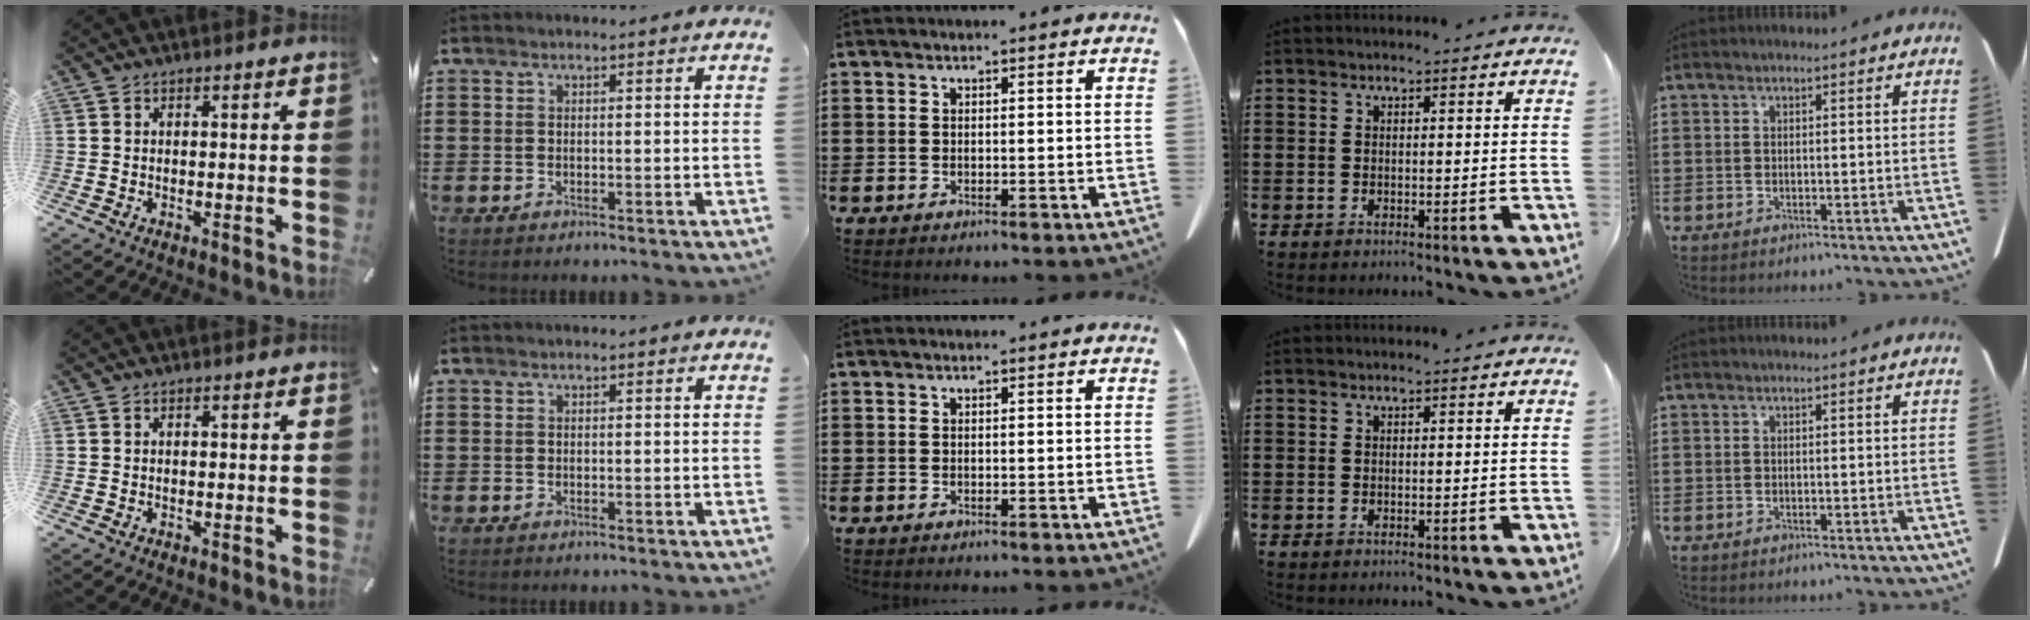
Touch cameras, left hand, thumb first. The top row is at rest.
{}